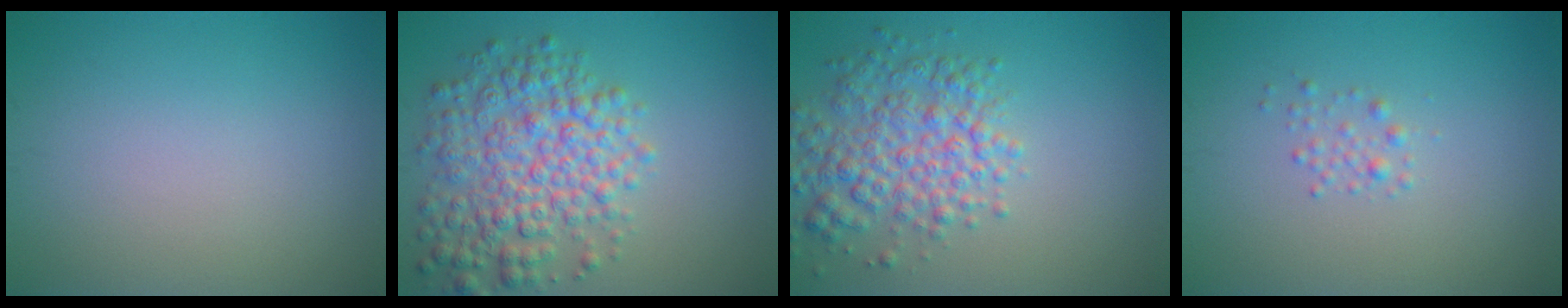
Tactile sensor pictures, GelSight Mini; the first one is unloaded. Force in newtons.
{"total": 6.6, "press": 6.6, "slide": 0.2}
{"total": 5.2, "press": 5.2, "slide": 0.1}
{"total": 1.1, "press": 1.1, "slide": 0.1}